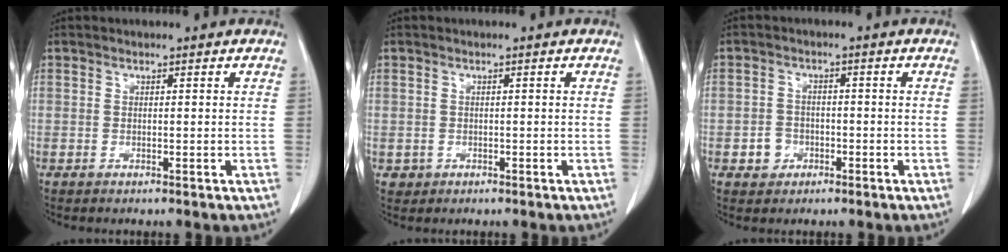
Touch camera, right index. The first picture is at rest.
{"total": 1.3, "force": [-0.4, 1.2, 0.1], "torque": [-0.001, 0.005, -0.002]}
{"total": 3.0, "force": [-1.3, 2.6, 0.8], "torque": [-0.009, 0.009, -0.019]}